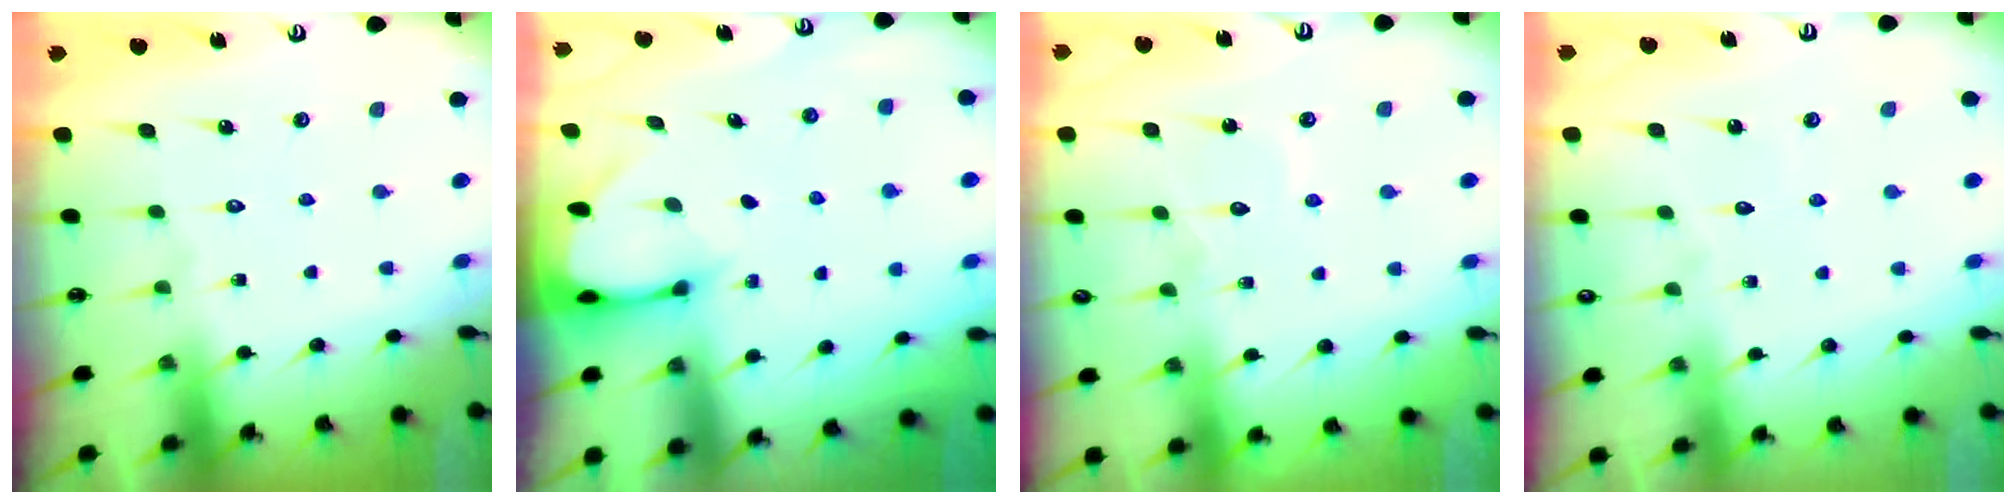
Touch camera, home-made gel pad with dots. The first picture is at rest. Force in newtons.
{"total": 2.0, "press": 2.0, "slide": 0.1}
{"total": 5.8, "press": 5.7, "slide": 0.5}
{"total": 2.8, "press": 2.8, "slide": 0.2}